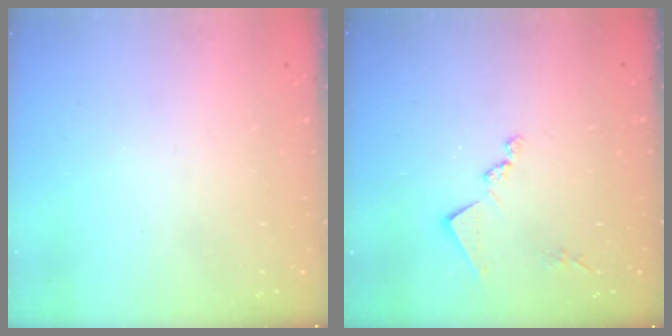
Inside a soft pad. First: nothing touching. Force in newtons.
{"total": 10.1, "press": 10.1, "slide": 0.5}